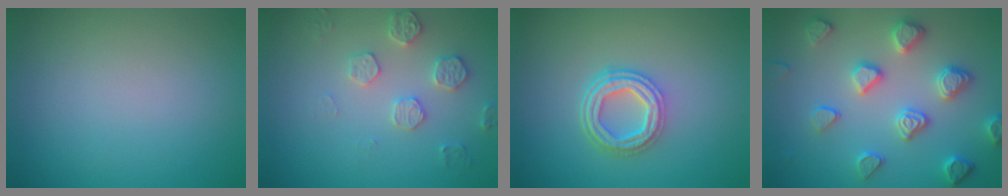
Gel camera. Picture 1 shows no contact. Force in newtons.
{"total": 2.7, "press": 2.7, "slide": 0.5}
{"total": 4.3, "press": 3.3, "slide": 2.8}
{"total": 4.6, "press": 4.2, "slide": 1.9}